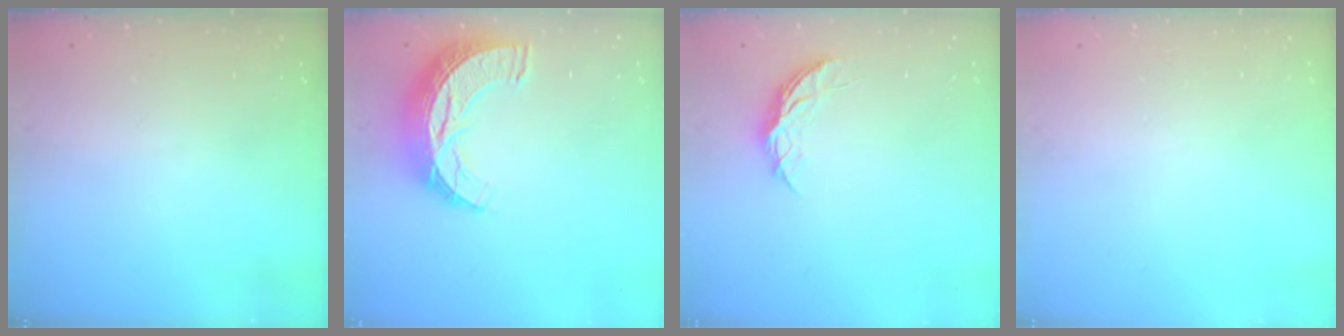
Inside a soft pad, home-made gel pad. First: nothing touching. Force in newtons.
{"total": 12.7, "press": 12.7, "slide": 0.8}
{"total": 5.2, "press": 5.1, "slide": 0.5}
{"total": 0.0}